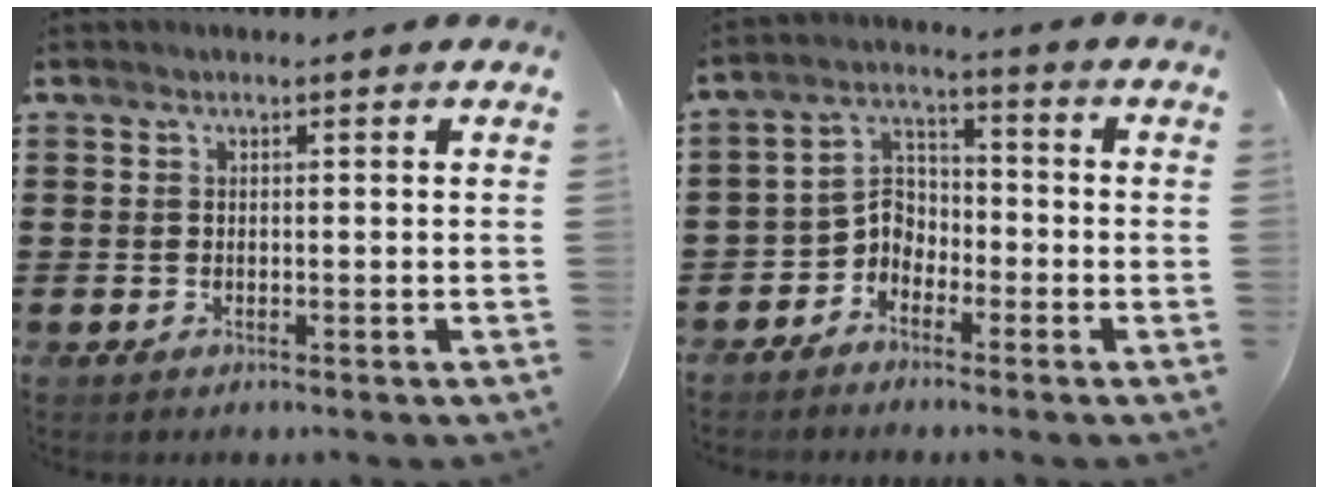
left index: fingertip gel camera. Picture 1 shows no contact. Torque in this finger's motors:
{"motor_torque": [0.12, 0.11, 0.00, 0.01]}